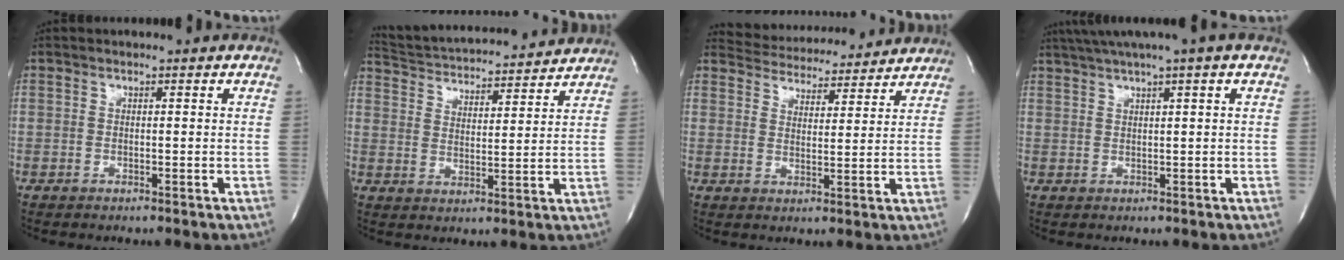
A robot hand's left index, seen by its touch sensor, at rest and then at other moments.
{"total": 16.6, "force": [15.9, 2.1, 4.5], "torque": [-0.083, 0.026, 0.237]}
{"total": 12.9, "force": [12.4, 2.7, 2.2], "torque": [-0.031, 0.015, 0.169]}
{"total": 6.5, "force": [4.6, -1.2, 4.4], "torque": [-0.074, 0.028, 0.074]}